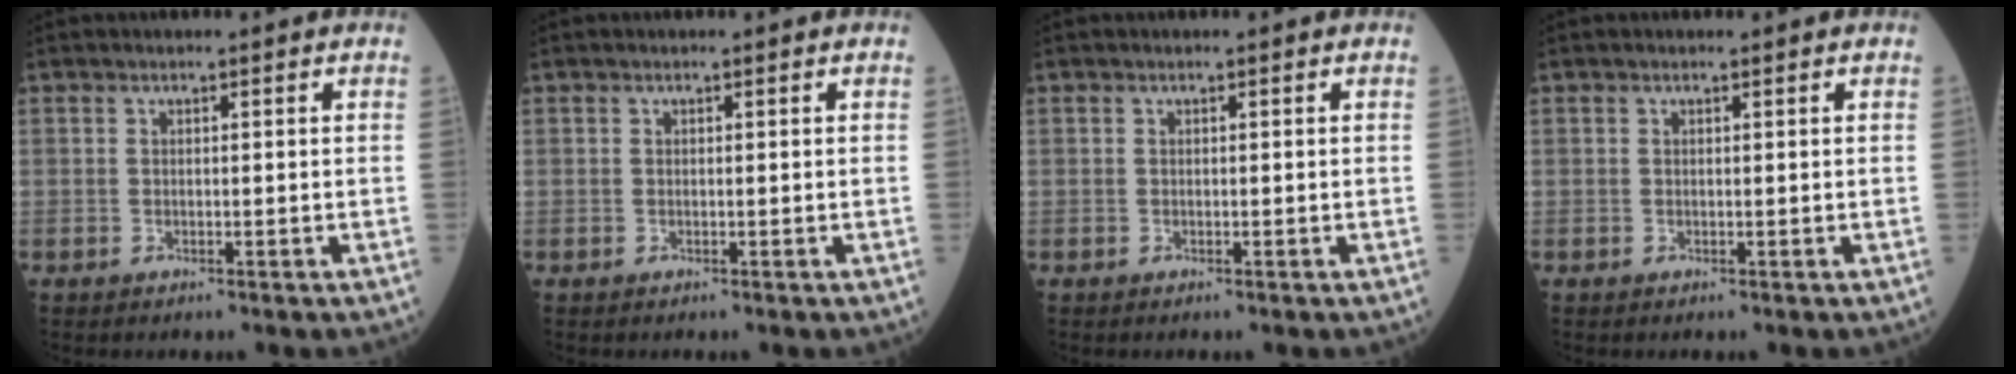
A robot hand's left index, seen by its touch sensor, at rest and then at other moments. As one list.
[{"total": 0.0}, {"total": 0.0}, {"total": 0.0}]